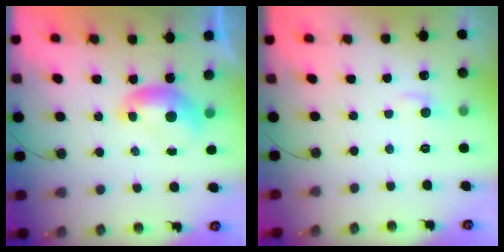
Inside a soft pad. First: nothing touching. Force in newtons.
{"total": 1.5, "press": 1.4, "slide": 0.6}